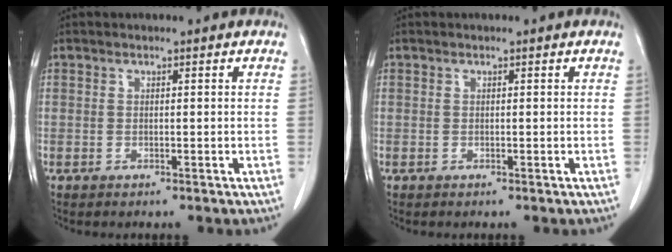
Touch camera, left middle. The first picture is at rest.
{"total": 0.0}